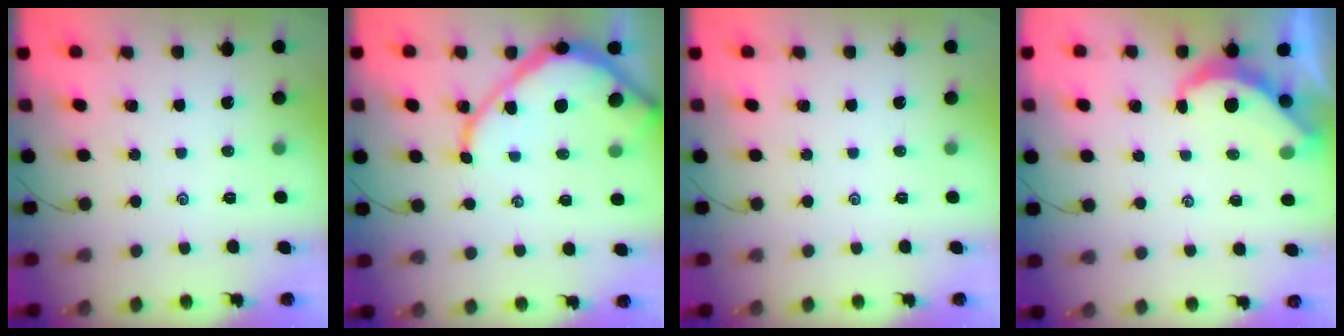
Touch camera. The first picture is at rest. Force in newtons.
{"total": 10.3, "press": 10.2, "slide": 1.1}
{"total": 0.0}
{"total": 4.9, "press": 4.9, "slide": 0.3}